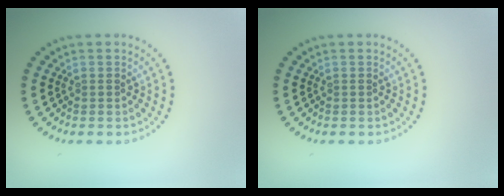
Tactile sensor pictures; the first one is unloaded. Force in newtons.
{"total": 0.0}